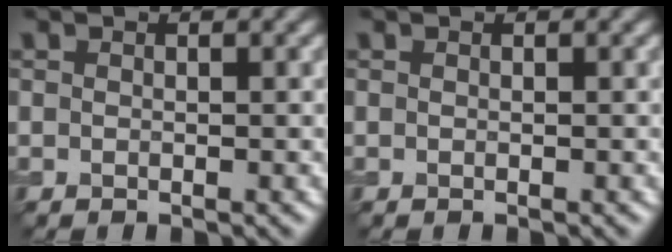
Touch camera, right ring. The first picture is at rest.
{"total": 0.0}